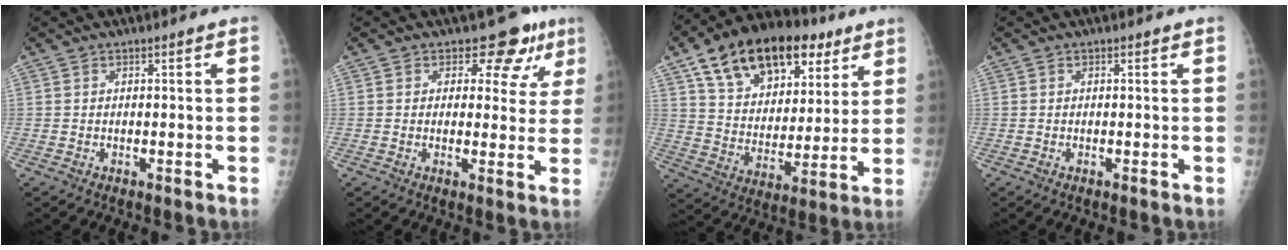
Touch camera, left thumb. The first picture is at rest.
{"total": 7.7, "force": [4.7, 5.2, 3.2], "torque": [0.003, -0.019, 0.045]}
{"total": 24.0, "force": [12.8, 14.2, 14.5], "torque": [-0.204, -0.009, 0.212]}
{"total": 0.0}